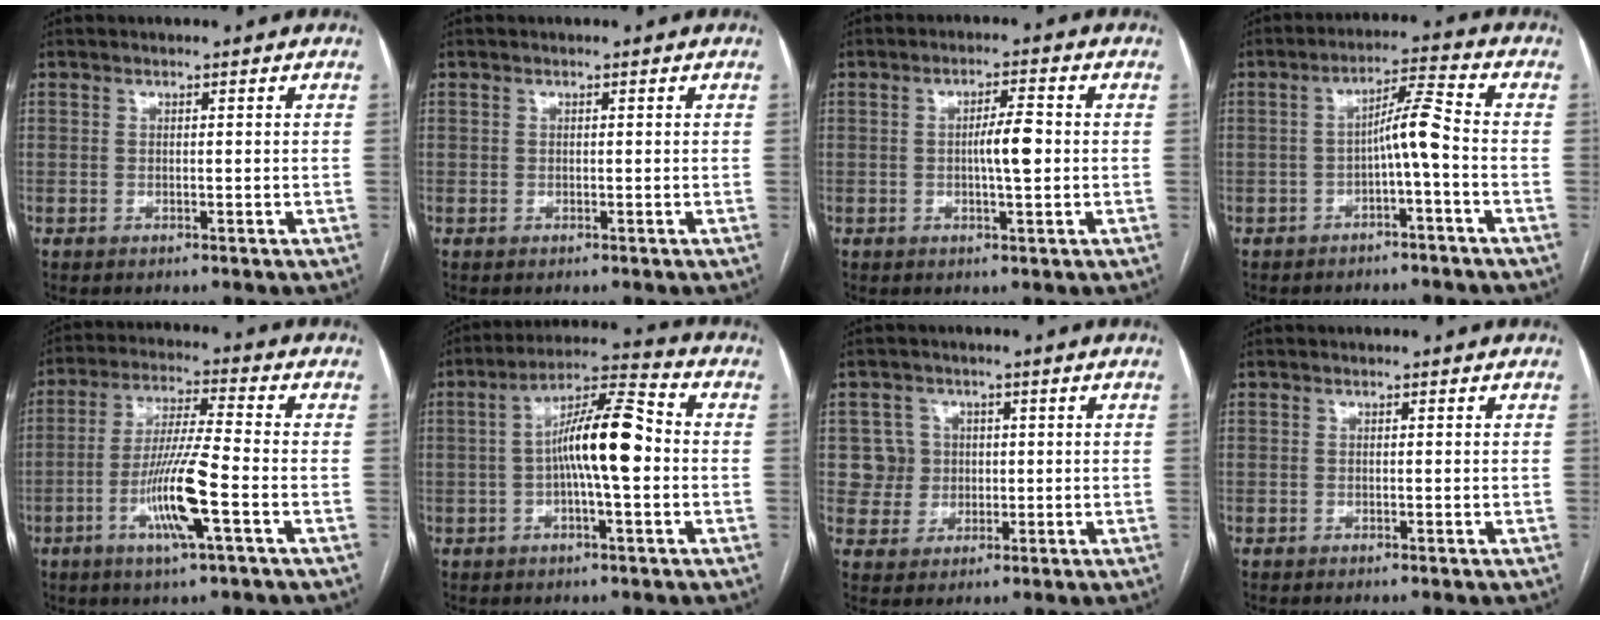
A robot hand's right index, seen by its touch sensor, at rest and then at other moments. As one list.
[{"total": 0.0}, {"total": 4.6, "force": [-0.2, 0.6, 4.5], "torque": [-0.076, 0.004, -0.003]}, {"total": 5.5, "force": [-1.5, -0.1, 5.2], "torque": [-0.088, 0.018, -0.023]}, {"total": 11.0, "force": [-3.9, 0.2, 10.3], "torque": [-0.201, -0.010, -0.074]}, {"total": 11.1, "force": [-0.7, 1.7, 11.0], "torque": [-0.194, 0.027, -0.018]}, {"total": 5.0, "force": [1.0, 4.9, -0.3], "torque": [0.018, 0.015, 0.021]}, {"total": 0.0}]